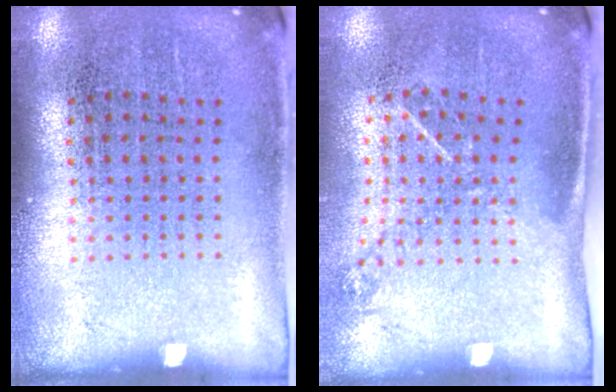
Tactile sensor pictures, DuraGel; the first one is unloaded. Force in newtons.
{"total": 1.2, "press": 0.8, "slide": 0.8}